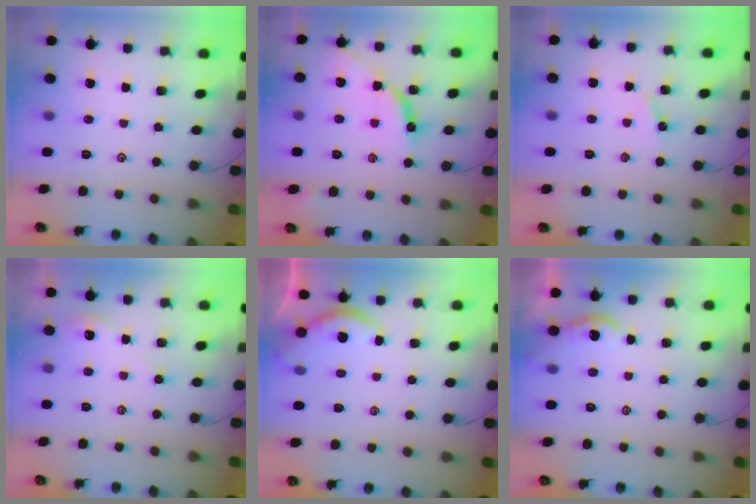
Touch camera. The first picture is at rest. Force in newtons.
{"total": 9.4, "press": 9.4, "slide": 0.6}
{"total": 3.2, "press": 3.2, "slide": 0.3}
{"total": 1.6, "press": 1.5, "slide": 0.3}
{"total": 4.3, "press": 4.3, "slide": 0.3}
{"total": 4.6, "press": 4.6, "slide": 0.6}